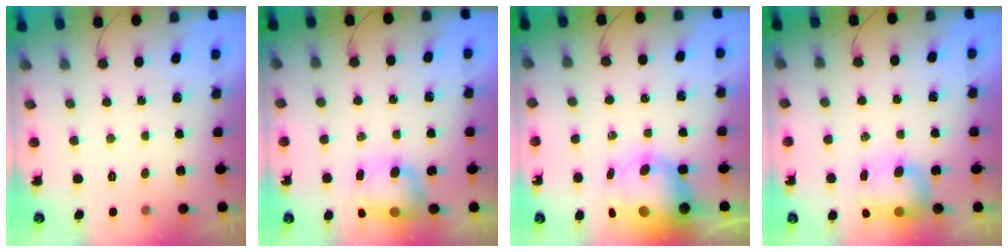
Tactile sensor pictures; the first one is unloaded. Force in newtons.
{"total": 7.7, "press": 7.6, "slide": 1.3}
{"total": 12.3, "press": 11.9, "slide": 3.2}
{"total": 7.8, "press": 7.7, "slide": 1.3}